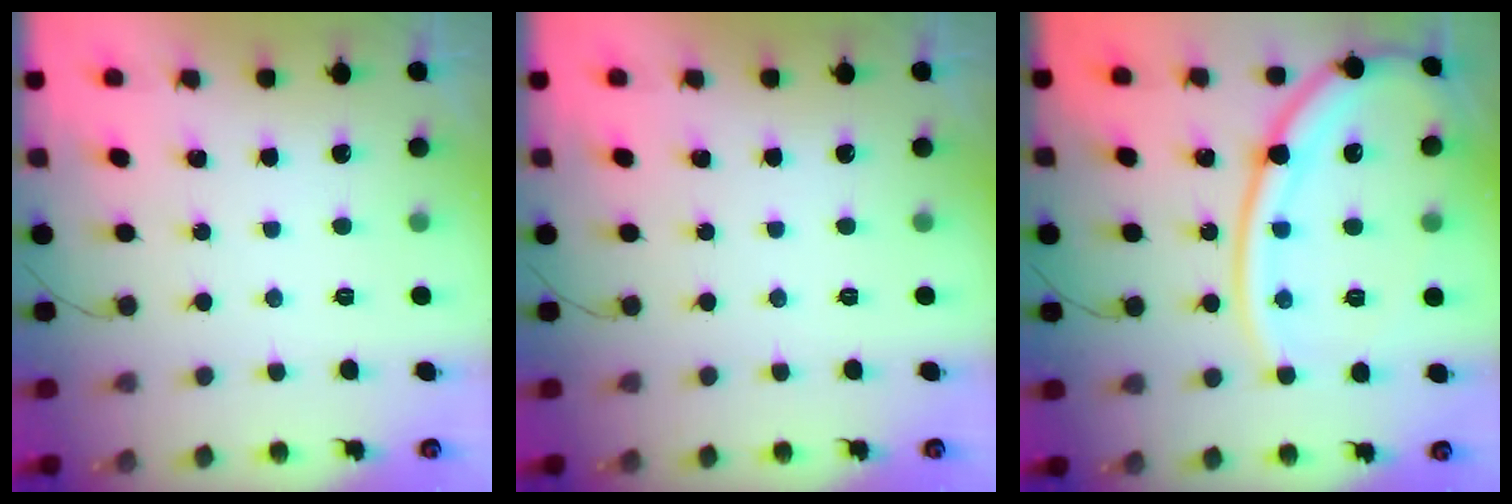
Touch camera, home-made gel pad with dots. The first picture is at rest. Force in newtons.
{"total": 0.0}
{"total": 18.3, "press": 18.2, "slide": 2.3}